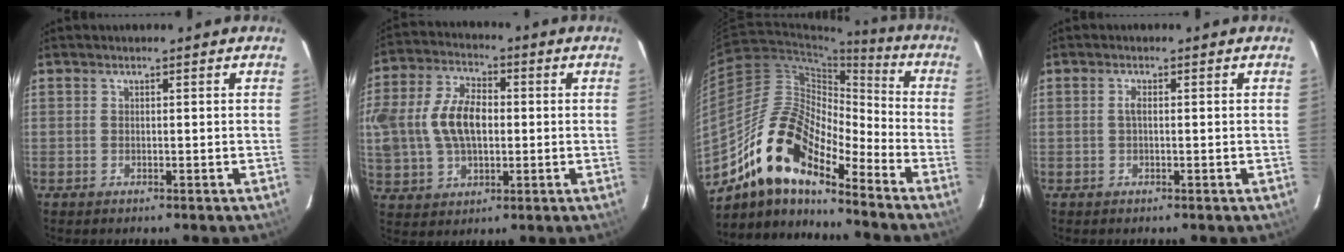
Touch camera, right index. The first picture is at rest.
{"total": 16.8, "force": [0.6, 10.9, 12.8], "torque": [-0.287, 0.019, 0.016]}
{"total": 16.3, "force": [-11.8, 5.5, 9.9], "torque": [-0.174, 0.003, -0.238]}
{"total": 1.1, "force": [0.0, 0.3, 1.1], "torque": [-0.022, 0.004, -0.003]}